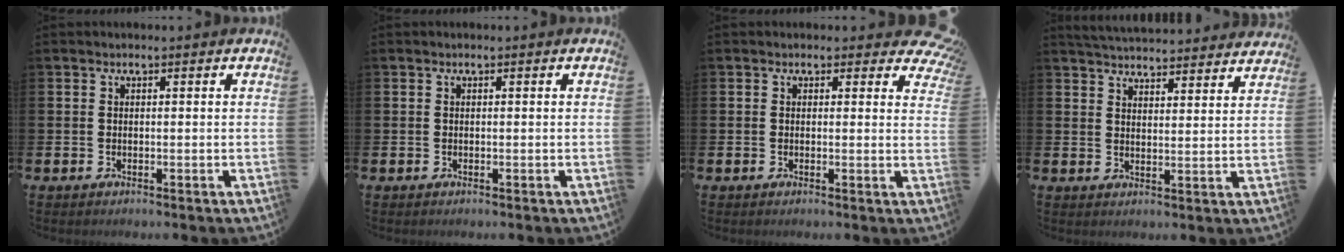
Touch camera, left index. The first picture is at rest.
{"total": 0.0}
{"total": 1.8, "force": [1.1, 1.2, 0.6], "torque": [-0.008, -0.001, 0.016]}
{"total": 5.3, "force": [5.3, 0.5, 0.2], "torque": [-0.017, -0.035, 0.095]}